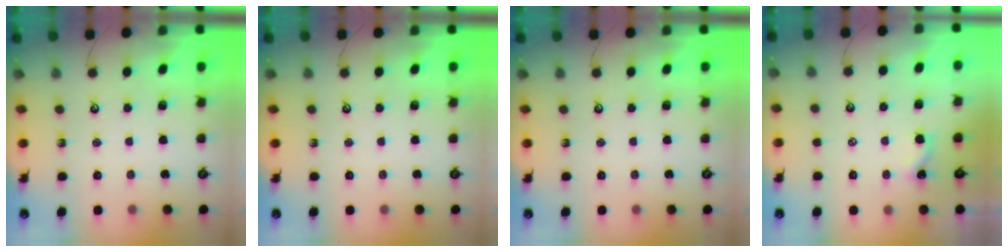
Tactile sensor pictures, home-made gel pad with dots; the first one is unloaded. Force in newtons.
{"total": 0.0}
{"total": 0.0}
{"total": 2.0, "press": 2.0, "slide": 0.2}